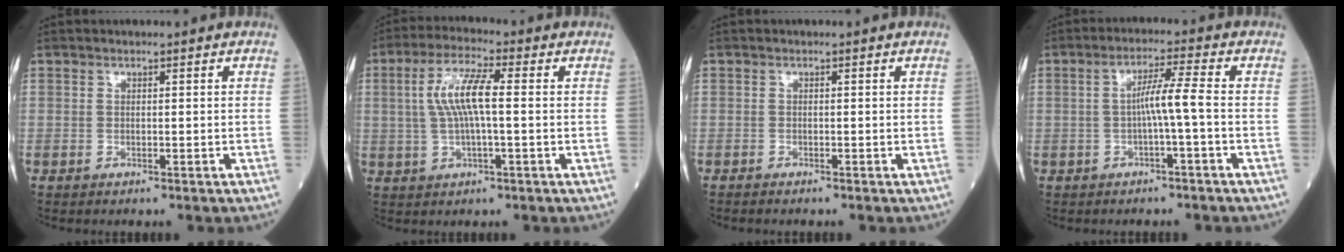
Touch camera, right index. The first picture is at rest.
{"total": 7.7, "force": [0.7, 1.3, 7.5], "torque": [-0.157, 0.014, 0.013]}
{"total": 0.8, "force": [-0.8, 0.0, 0.1], "torque": [-0.002, -0.001, -0.014]}
{"total": 4.5, "force": [-0.9, -0.6, 4.4], "torque": [-0.077, 0.014, -0.012]}